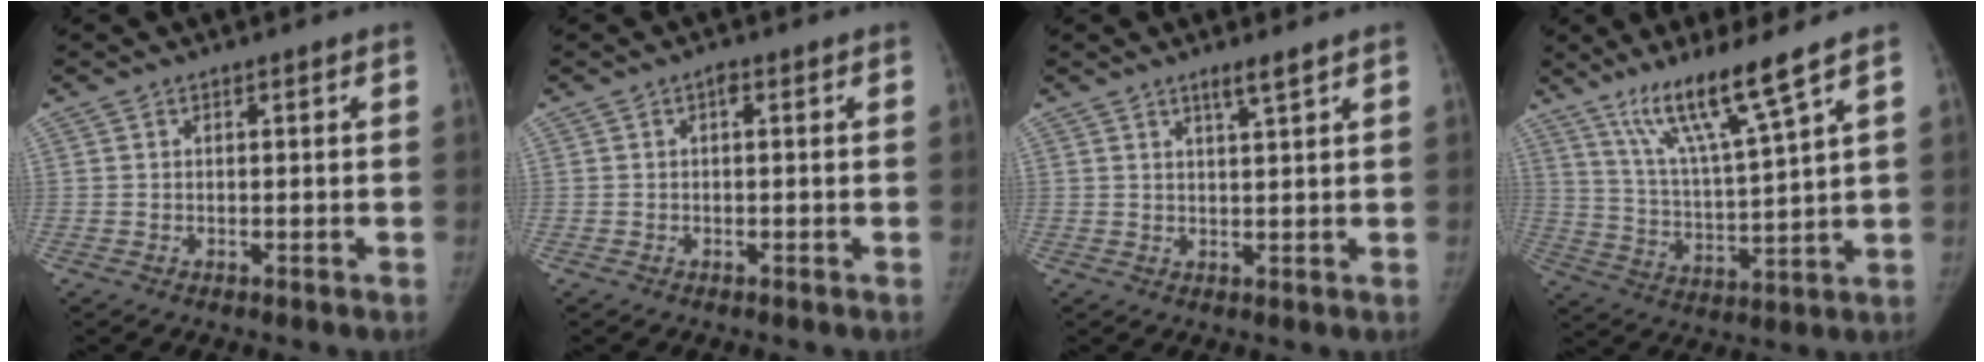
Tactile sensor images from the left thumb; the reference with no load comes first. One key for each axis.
{"total": 1.0, "fx": 0.2, "fy": 0.5, "fz": 0.9, "tx": -0.010, "ty": 0.004, "tz": -0.002}
{"total": 2.9, "fx": 2.1, "fy": 0.0, "fz": 2.0, "tx": -0.036, "ty": -0.015, "tz": 0.038}
{"total": 12.8, "fx": 8.7, "fy": -0.1, "fz": 9.4, "tx": -0.172, "ty": -0.054, "tz": 0.170}